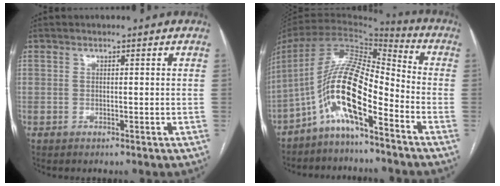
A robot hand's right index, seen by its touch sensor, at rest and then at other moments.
{"total": 13.3, "force": [-6.4, 3.1, 11.2], "torque": [-0.220, 0.027, -0.115]}